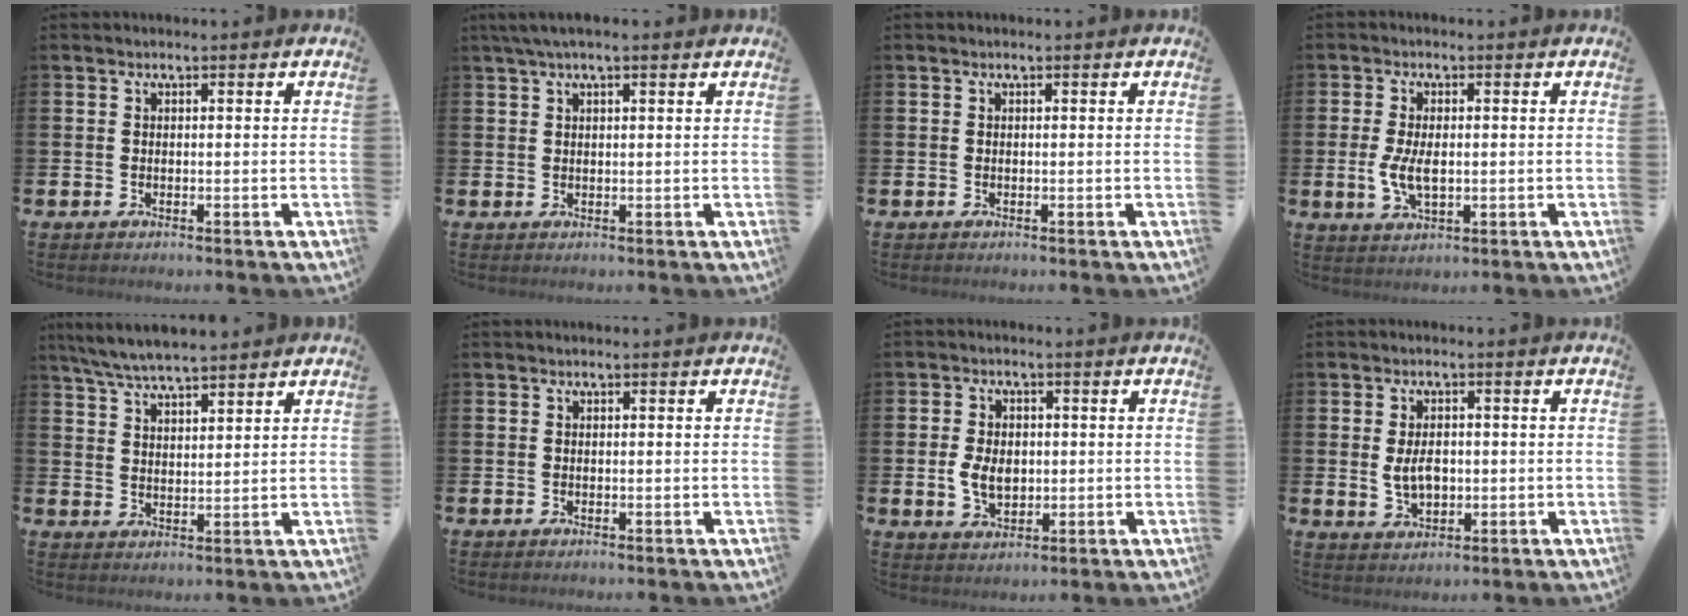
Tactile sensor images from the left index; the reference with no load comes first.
{"total": 2.5, "force": [1.8, 0.4, 1.7], "torque": [-0.032, 0.004, 0.032]}
{"total": 0.0}
{"total": 4.5, "force": [-0.1, 2.3, 3.9], "torque": [-0.075, 0.002, -0.005]}
{"total": 5.9, "force": [5.6, 0.6, 1.6], "torque": [-0.052, -0.018, 0.103]}
{"total": 0.0}
{"total": 4.9, "force": [0.0, 3.4, 3.5], "torque": [-0.057, 0.007, -0.004]}
{"total": 4.0, "force": [0.2, 2.5, 3.1], "torque": [-0.048, 0.003, -0.001]}